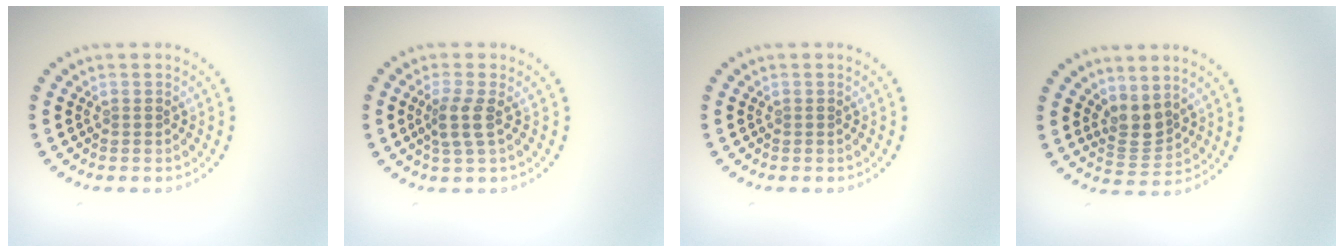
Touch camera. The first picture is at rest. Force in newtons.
{"total": 2.2, "press": 1.7, "slide": 1.3}
{"total": 0.0}
{"total": 2.8, "press": 2.2, "slide": 1.6}